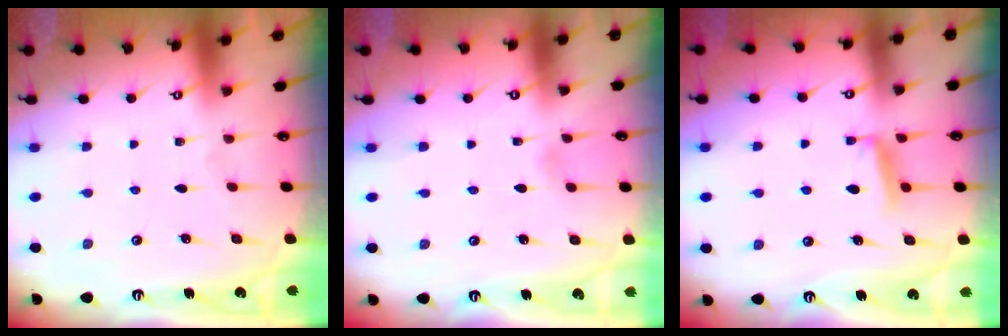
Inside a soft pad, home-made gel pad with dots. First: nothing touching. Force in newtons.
{"total": 2.4, "press": 2.4, "slide": 0.3}
{"total": 7.4, "press": 7.4, "slide": 0.9}